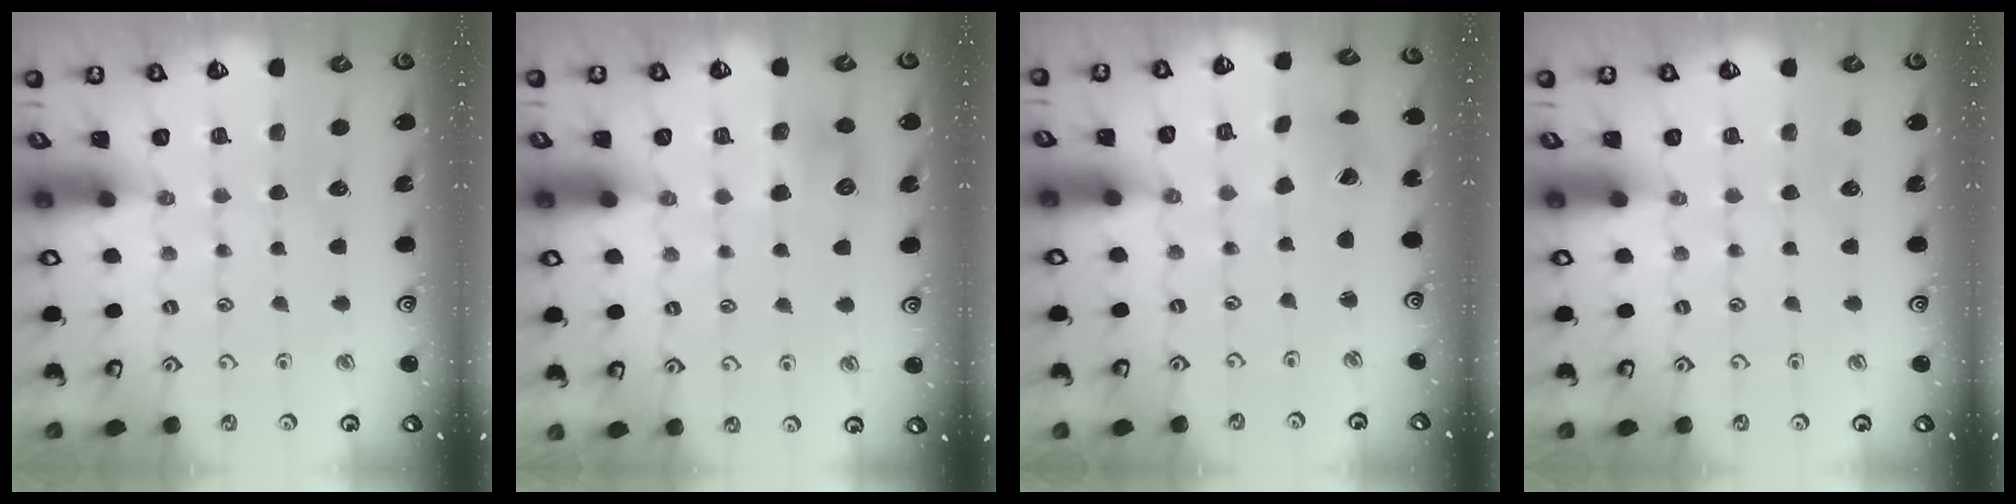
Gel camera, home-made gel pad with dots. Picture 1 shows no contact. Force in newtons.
{"total": 7.0, "press": 7.0, "slide": 0.4}
{"total": 1.8, "press": 1.8, "slide": 0.2}
{"total": 0.0}